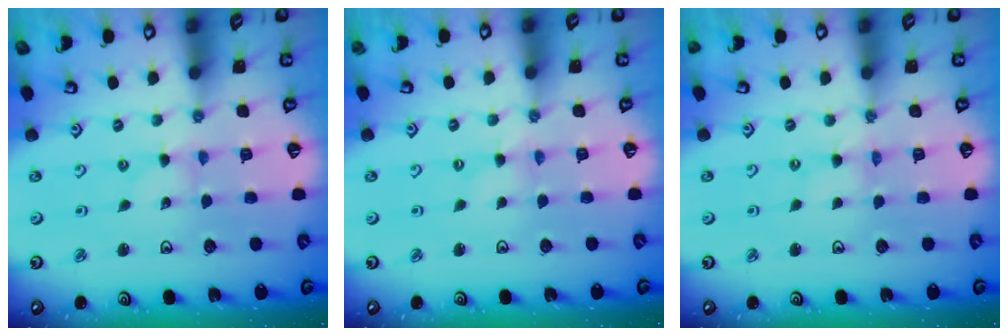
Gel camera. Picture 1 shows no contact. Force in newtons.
{"total": 0.0}
{"total": 0.0}